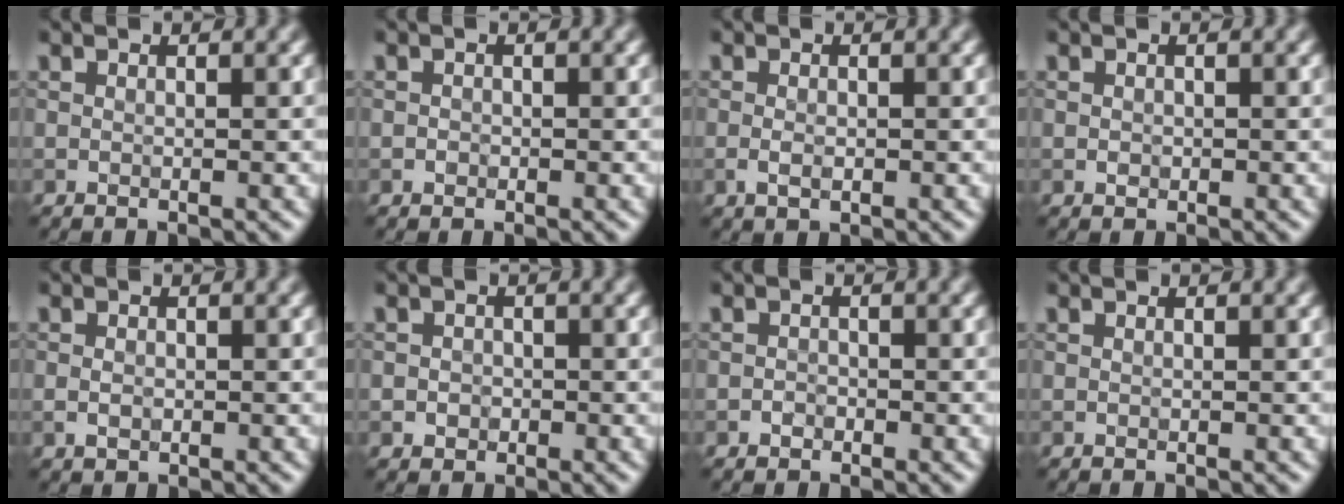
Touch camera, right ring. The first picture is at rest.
{"total": 0.6, "force": [-0.2, 0.5, 0.1], "torque": [0.001, -0.003, -0.005]}
{"total": 1.4, "force": [-0.3, 0.8, 1.1], "torque": [-0.024, -0.002, -0.005]}
{"total": 0.6, "force": [-0.1, 0.5, 0.2], "torque": [0.001, -0.004, -0.002]}
{"total": 1.2, "force": [-0.1, 0.9, 0.8], "torque": [-0.015, -0.002, -0.003]}
{"total": 1.3, "force": [-0.3, 1.2, 0.4], "torque": [0.005, -0.002, -0.007]}
{"total": 0.8, "force": [-0.4, 0.6, 0.2], "torque": [0.000, -0.001, -0.008]}
{"total": 0.0}